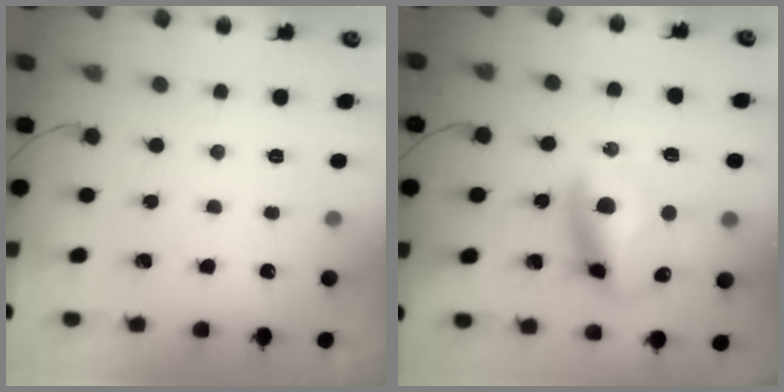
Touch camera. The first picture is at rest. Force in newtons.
{"total": 12.9, "press": 12.7, "slide": 2.5}